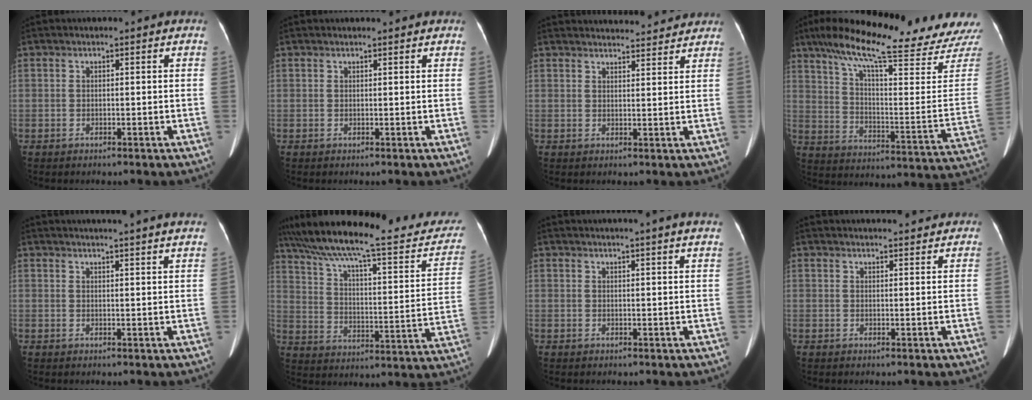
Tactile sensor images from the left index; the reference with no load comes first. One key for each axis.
{"total": 2.4, "fx": 2.2, "fy": 0.1, "fz": 0.9, "tx": -0.010, "ty": 0.005, "tz": 0.026}
{"total": 11.5, "fx": 11.1, "fy": 1.6, "fz": 2.4, "tx": -0.017, "ty": 0.007, "tz": 0.130}
{"total": 25.9, "fx": 22.3, "fy": 0.0, "fz": 13.2, "tx": -0.214, "ty": -0.076, "tz": 0.303}
{"total": 19.2, "fx": 18.1, "fy": -0.6, "fz": 6.4, "tx": -0.090, "ty": -0.026, "tz": 0.218}
{"total": 28.6, "fx": 24.9, "fy": 3.8, "fz": 13.5, "tx": -0.208, "ty": -0.052, "tz": 0.336}
{"total": 13.3, "fx": 12.2, "fy": -1.0, "fz": 5.2, "tx": -0.079, "ty": -0.022, "tz": 0.140}
{"total": 13.8, "fx": 13.1, "fy": 2.1, "fz": 4.0, "tx": -0.040, "ty": 0.020, "tz": 0.156}